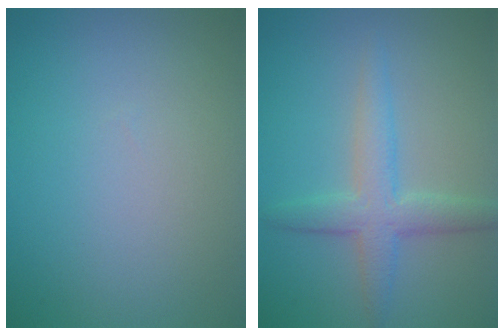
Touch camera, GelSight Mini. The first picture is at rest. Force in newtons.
{"total": 3.7, "press": 3.7, "slide": 0.1}